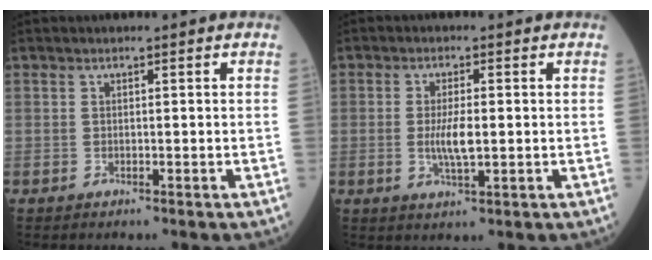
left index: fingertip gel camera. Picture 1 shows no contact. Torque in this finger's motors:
{"motor_torque": [0.80, 0.31, 0.14, 0.04]}